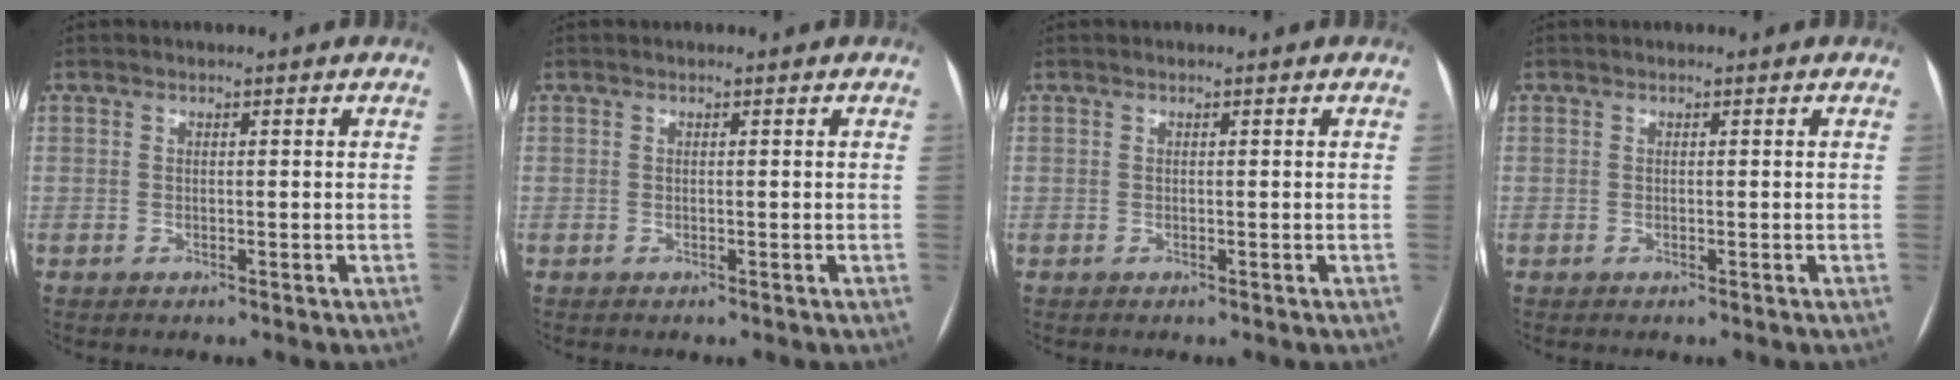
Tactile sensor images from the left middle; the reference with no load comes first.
{"total": 0.0}
{"total": 0.0}
{"total": 0.0}